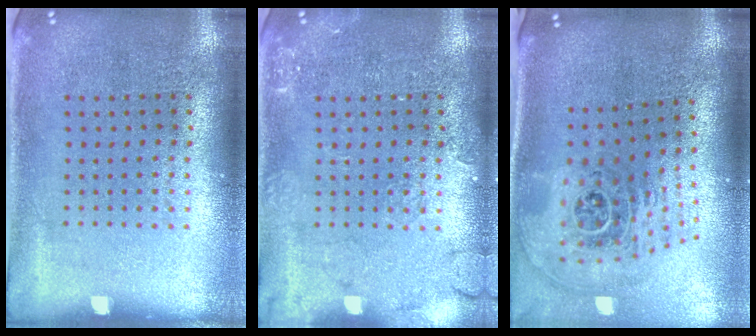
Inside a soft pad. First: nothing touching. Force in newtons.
{"total": 2.2, "press": 2.2, "slide": 0.4}
{"total": 2.5, "press": 1.8, "slide": 1.8}